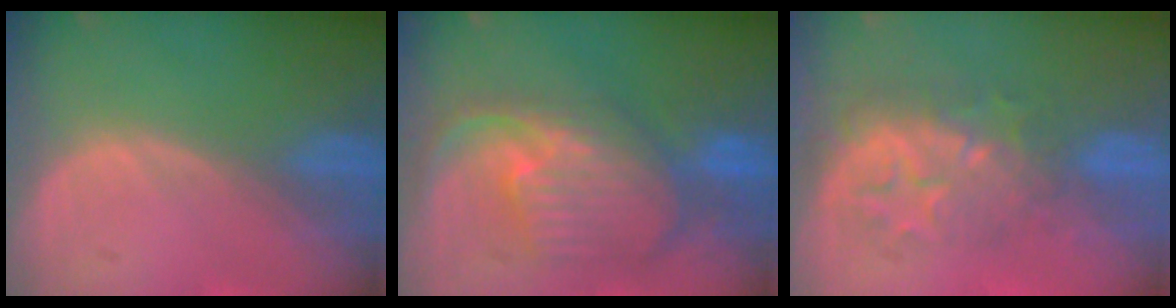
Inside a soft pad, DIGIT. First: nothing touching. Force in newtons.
{"total": 10.5, "press": 9.4, "slide": 4.7}
{"total": 8.8, "press": 7.7, "slide": 4.2}